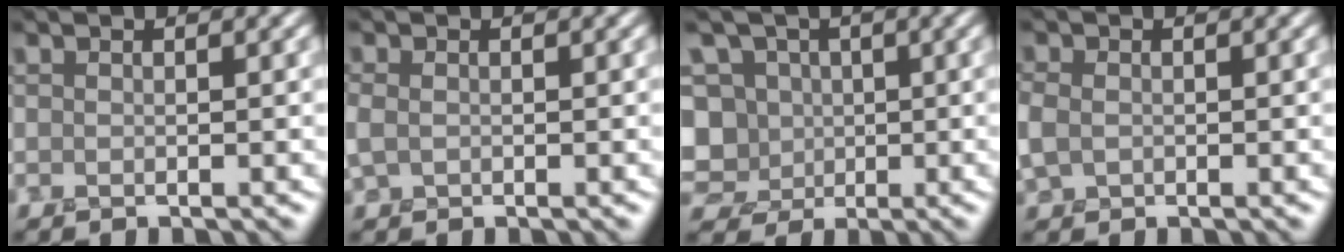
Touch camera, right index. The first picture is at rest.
{"total": 1.0, "force": [0.1, 0.9, 0.3], "torque": [-0.010, 0.005, -0.001]}
{"total": 10.9, "force": [1.6, 9.7, 4.6], "torque": [-0.099, 0.037, -0.007]}
{"total": 1.6, "force": [0.1, 1.5, 0.6], "torque": [-0.017, 0.005, -0.002]}